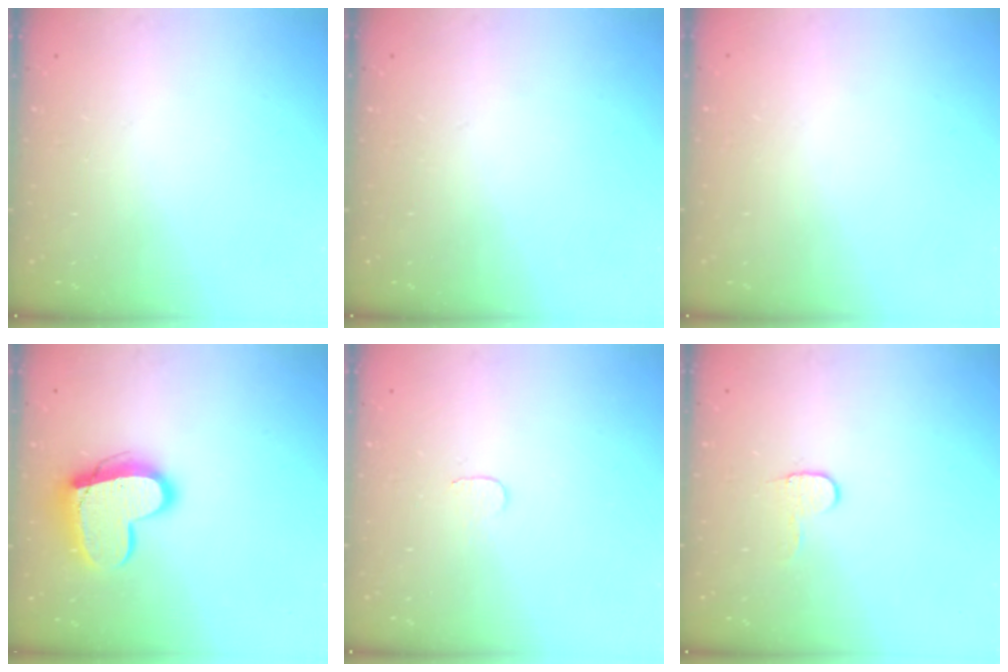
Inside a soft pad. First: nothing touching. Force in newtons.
{"total": 0.0}
{"total": 0.6, "press": 0.5, "slide": 0.2}
{"total": 14.0, "press": 14.0, "slide": 0.6}
{"total": 3.0, "press": 3.0, "slide": 0.3}
{"total": 5.7, "press": 5.7, "slide": 0.5}